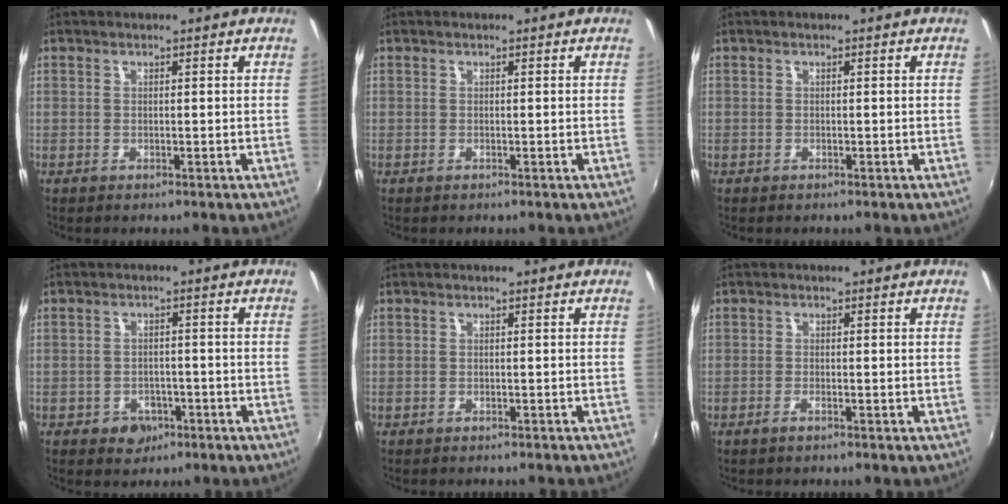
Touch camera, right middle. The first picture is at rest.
{"total": 0.0}
{"total": 0.0}
{"total": 4.2, "force": [-2.0, 3.4, 1.2], "torque": [-0.034, 0.004, -0.023]}
{"total": 1.2, "force": [-1.1, 0.4, 0.4], "torque": [-0.012, -0.007, -0.016]}
{"total": 0.8, "force": [-0.6, -0.1, 0.5], "torque": [-0.012, -0.001, -0.014]}